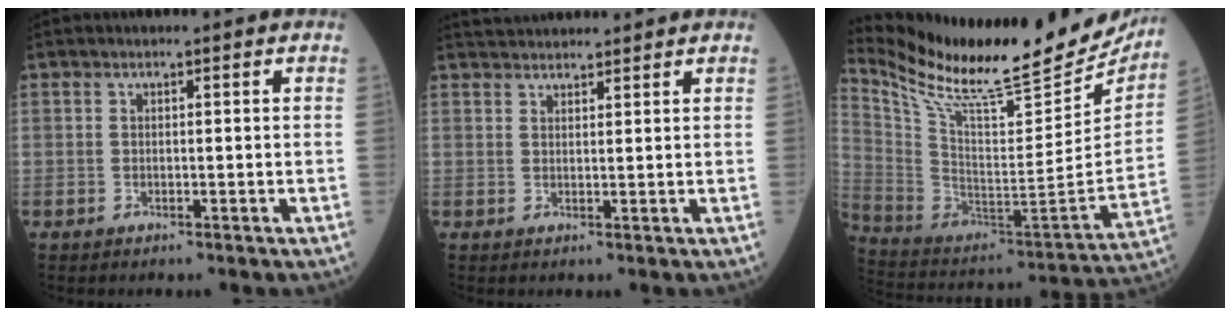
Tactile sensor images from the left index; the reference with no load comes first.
{"total": 5.3, "force": [5.2, 0.6, 1.2], "torque": [-0.020, 0.032, 0.080]}
{"total": 30.4, "force": [26.6, 4.2, 14.1], "torque": [-0.258, -0.083, 0.392]}